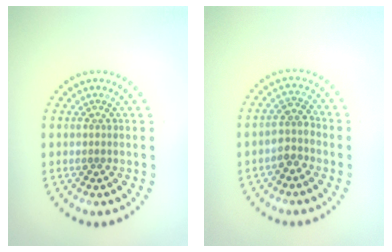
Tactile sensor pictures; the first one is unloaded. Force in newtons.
{"total": 2.1, "press": 1.8, "slide": 1.1}